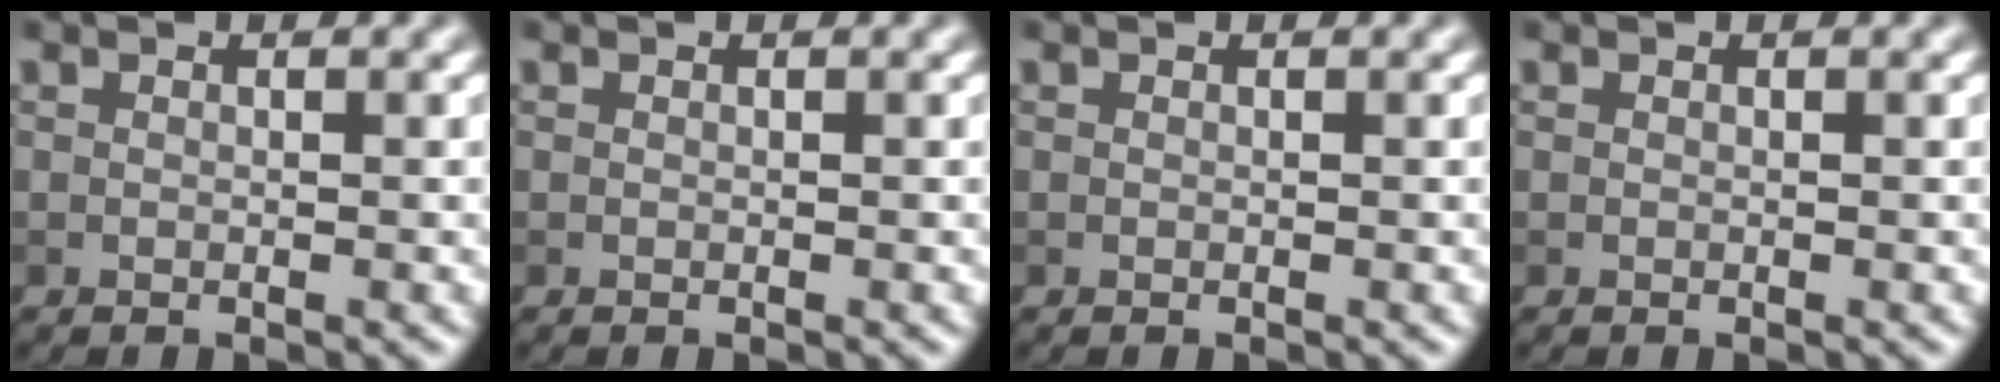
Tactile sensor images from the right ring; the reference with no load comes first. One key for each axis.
{"total": 0.0}
{"total": 0.0}
{"total": 0.0}